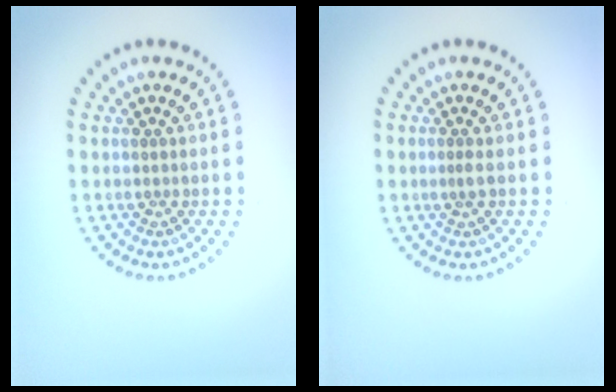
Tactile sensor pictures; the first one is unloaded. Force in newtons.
{"total": 0.8, "press": 0.5, "slide": 0.6}